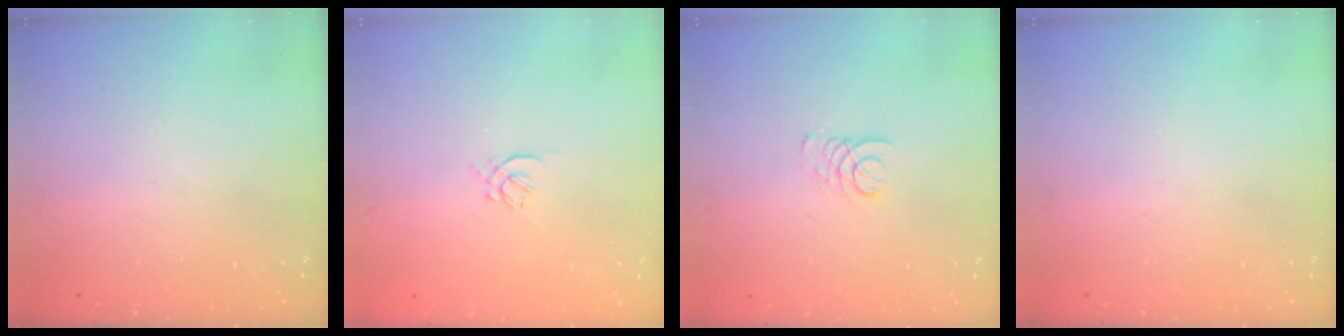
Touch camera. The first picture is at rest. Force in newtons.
{"total": 1.0, "press": 0.9, "slide": 0.4}
{"total": 1.9, "press": 1.9, "slide": 0.2}
{"total": 0.0}